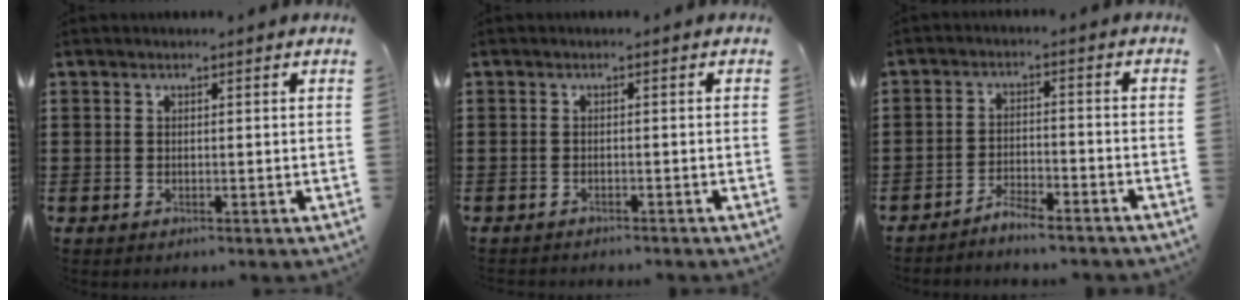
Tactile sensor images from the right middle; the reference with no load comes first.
{"total": 0.8, "force": [-0.8, -0.2, 0.0], "torque": [-0.003, -0.001, -0.017]}
{"total": 3.7, "force": [-3.6, 0.0, 0.4], "torque": [-0.020, 0.000, -0.076]}